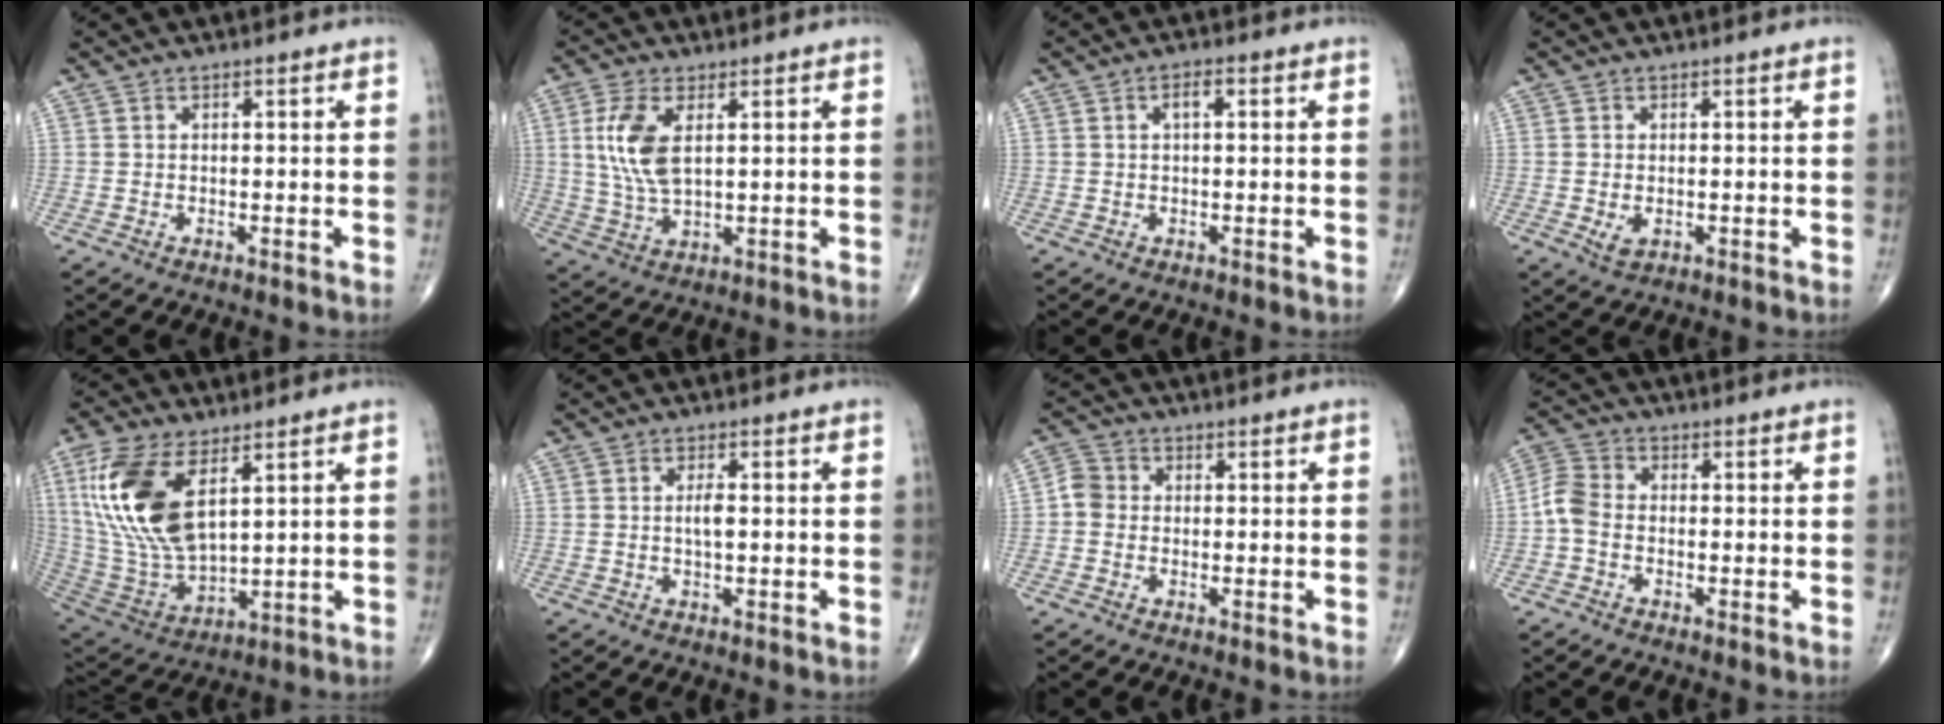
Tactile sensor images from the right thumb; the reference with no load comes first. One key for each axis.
{"total": 9.1, "fx": 2.3, "fy": 4.3, "fz": 7.7, "tx": -0.169, "ty": -0.007, "tz": 0.050}
{"total": 2.2, "fx": 0.5, "fy": 1.0, "fz": 1.9, "tx": -0.031, "ty": 0.006, "tz": 0.008}
{"total": 2.3, "fx": -0.5, "fy": 1.4, "fz": 1.8, "tx": -0.029, "ty": -0.003, "tz": -0.004}
{"total": 18.8, "fx": 6.9, "fy": 9.0, "fz": 15.0, "tx": -0.310, "ty": -0.027, "tz": 0.144}
{"total": 2.4, "fx": 0.0, "fy": 0.8, "fz": 2.2, "tx": -0.040, "ty": 0.002, "tz": -0.001}
{"total": 3.4, "fx": -0.5, "fy": 3.0, "fz": 1.4, "tx": -0.016, "ty": 0.009, "tz": -0.020}
{"total": 4.7, "fx": -1.2, "fy": 3.2, "fz": 3.2, "tx": -0.069, "ty": 0.014, "tz": -0.040}